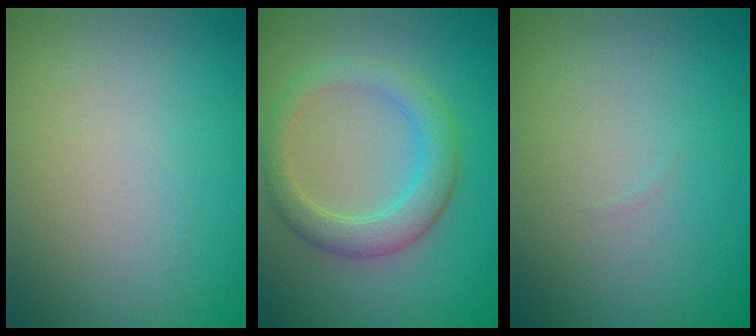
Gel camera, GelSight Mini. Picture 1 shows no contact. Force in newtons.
{"total": 3.7, "press": 3.7, "slide": 0.5}
{"total": 0.0}